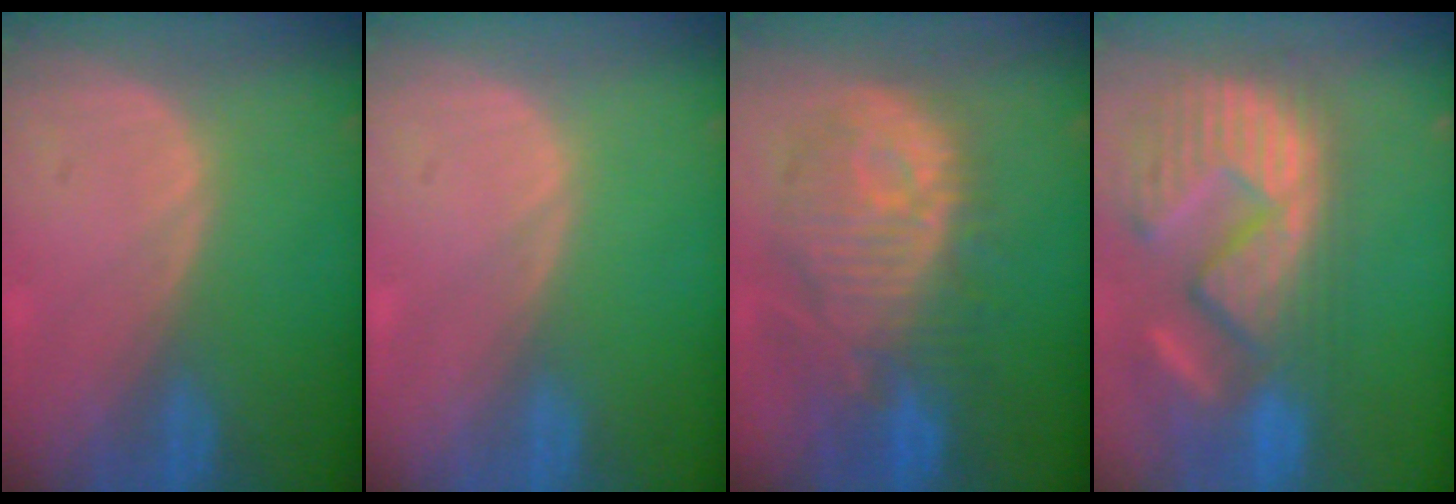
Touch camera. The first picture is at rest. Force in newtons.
{"total": 0.0}
{"total": 11.9, "press": 10.8, "slide": 4.9}
{"total": 15.0, "press": 12.4, "slide": 8.5}